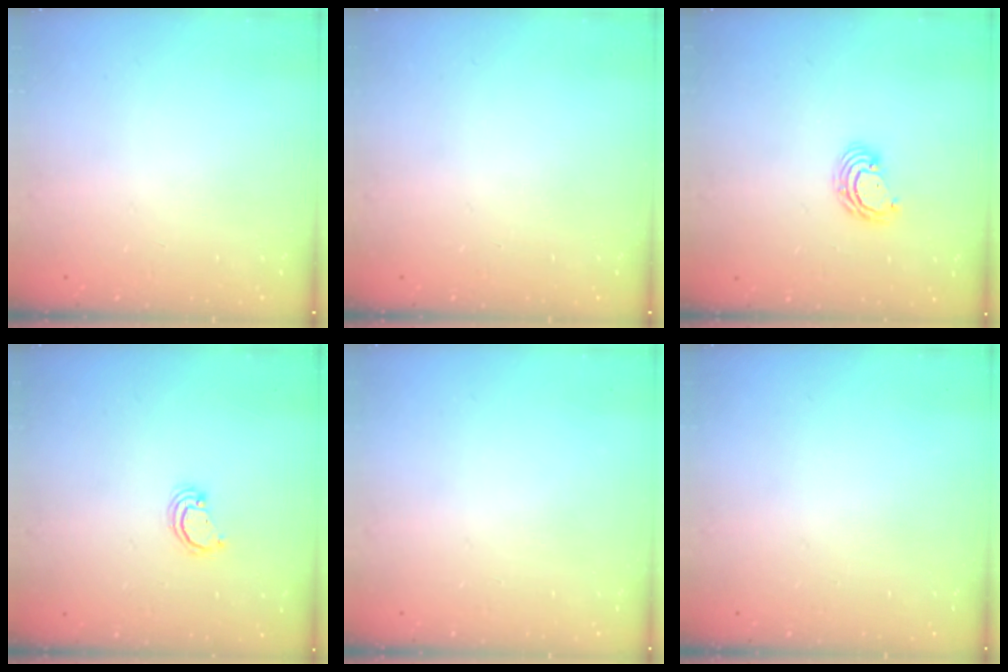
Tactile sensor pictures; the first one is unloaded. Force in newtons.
{"total": 0.0}
{"total": 4.9, "press": 4.9, "slide": 0.2}
{"total": 2.1, "press": 2.1, "slide": 0.1}
{"total": 0.0}
{"total": 0.0}